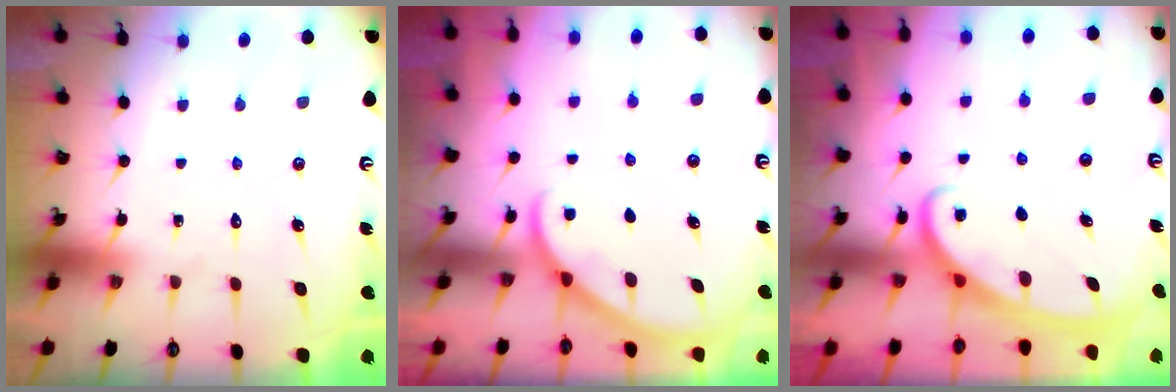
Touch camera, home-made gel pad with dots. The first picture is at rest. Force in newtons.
{"total": 2.6, "press": 2.5, "slide": 0.3}
{"total": 2.7, "press": 2.7, "slide": 0.4}